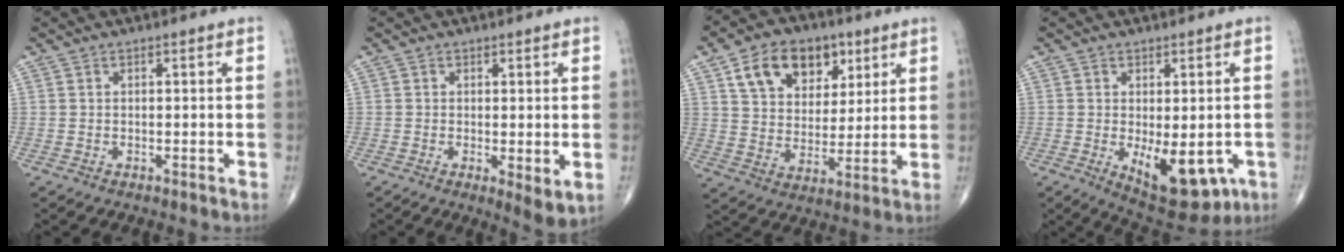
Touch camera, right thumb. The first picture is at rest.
{"total": 4.3, "force": [-0.5, 1.4, 4.0], "torque": [-0.063, -0.017, -0.009]}
{"total": 15.1, "force": [7.0, 10.3, 8.5], "torque": [-0.102, -0.016, 0.124]}
{"total": 12.0, "force": [-3.3, 6.0, 9.9], "torque": [-0.114, -0.011, -0.031]}